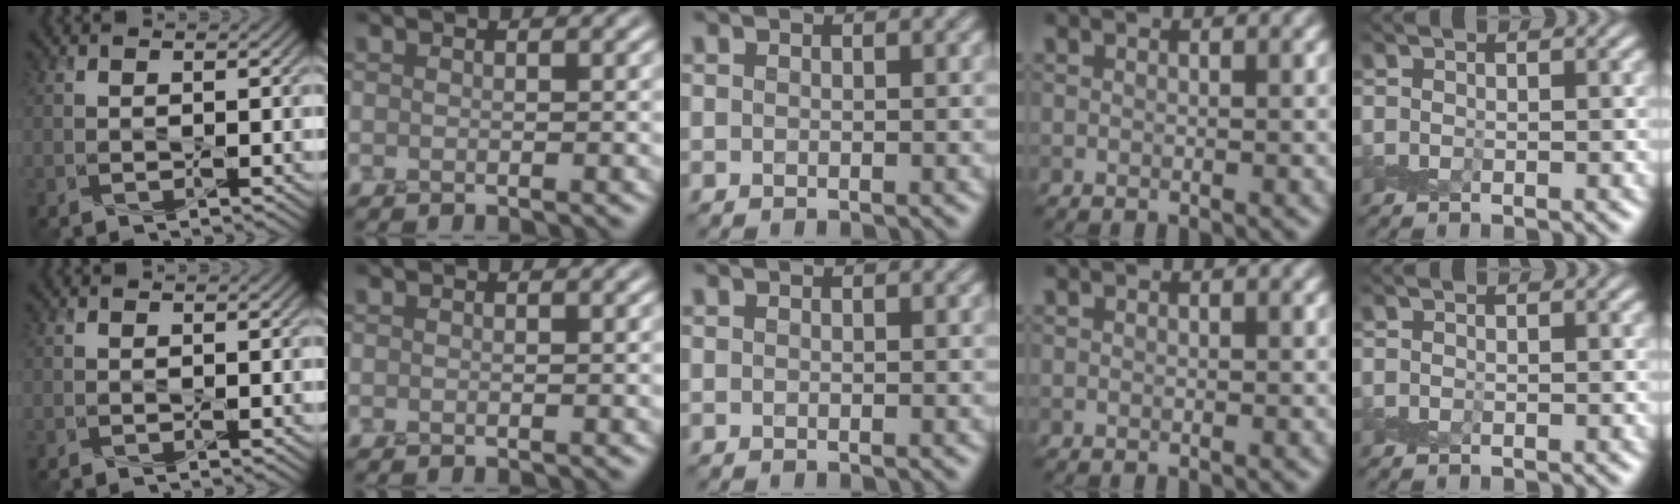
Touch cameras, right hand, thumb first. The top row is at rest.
{}